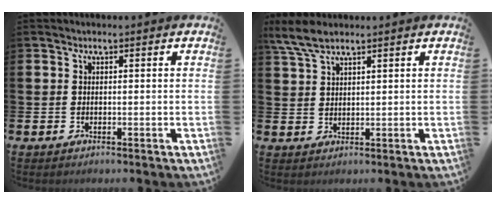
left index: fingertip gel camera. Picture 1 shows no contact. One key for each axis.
{"total": 4.8, "fx": 3.8, "fy": 1.3, "fz": 2.6, "tx": -0.056, "ty": -0.006, "tz": 0.069}